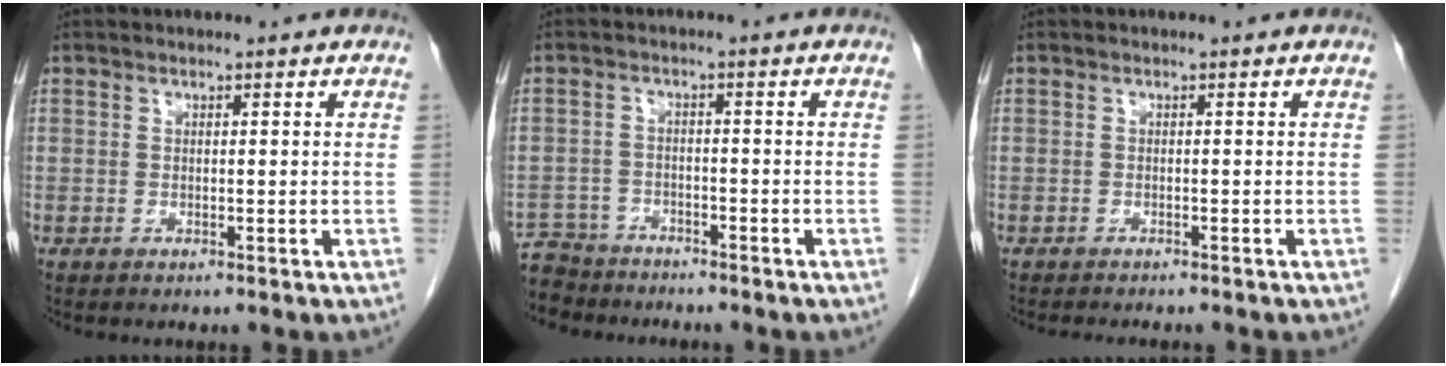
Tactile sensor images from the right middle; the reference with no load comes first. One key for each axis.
{"total": 6.8, "fx": -6.2, "fy": 2.8, "fz": -0.2, "tx": 0.000, "ty": 0.000, "tz": -0.109}
{"total": 3.9, "fx": -3.5, "fy": 0.6, "fz": 1.7, "tx": -0.023, "ty": -0.007, "tz": -0.043}